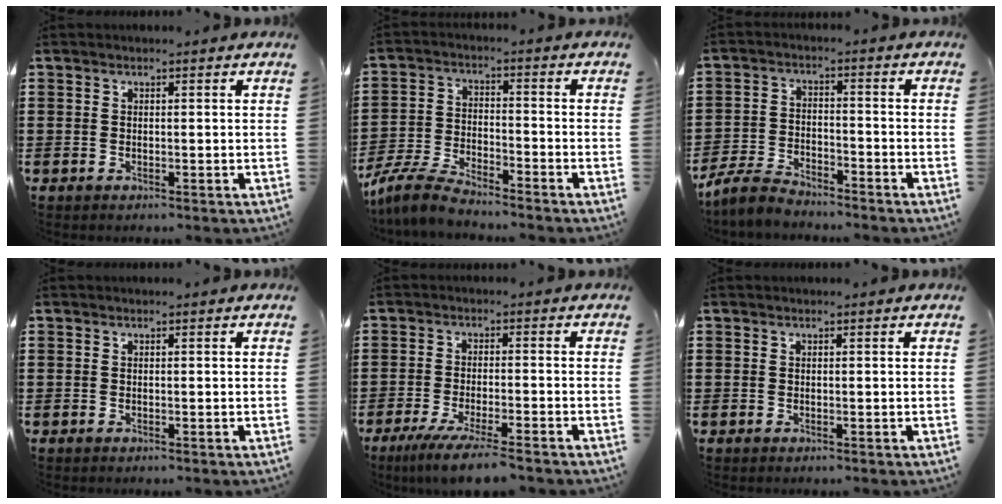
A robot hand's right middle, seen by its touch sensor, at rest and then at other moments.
{"total": 6.2, "force": [-5.8, 0.8, 2.2], "torque": [-0.060, 0.000, -0.116]}
{"total": 4.9, "force": [-4.6, 1.1, 1.3], "torque": [-0.045, 0.000, -0.098]}
{"total": 0.0}
{"total": 5.3, "force": [-4.4, -0.1, 3.0], "torque": [-0.062, -0.019, -0.081]}
{"total": 0.0}